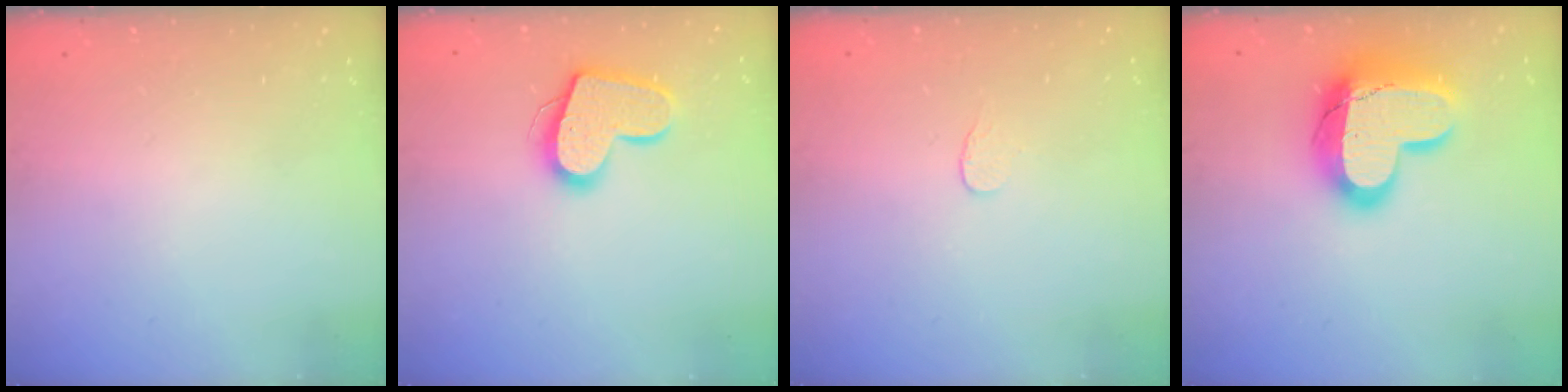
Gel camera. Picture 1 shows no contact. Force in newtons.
{"total": 14.9, "press": 14.9, "slide": 1.0}
{"total": 3.3, "press": 3.3, "slide": 0.4}
{"total": 24.2, "press": 24.2, "slide": 1.6}